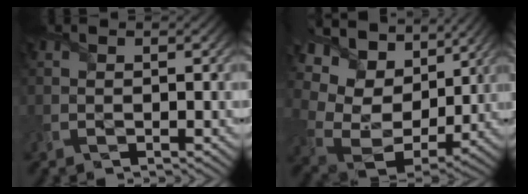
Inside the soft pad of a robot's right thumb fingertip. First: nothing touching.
{"total": 15.7, "force": [6.5, 11.0, 9.2], "torque": [-0.222, 0.007, 0.131]}